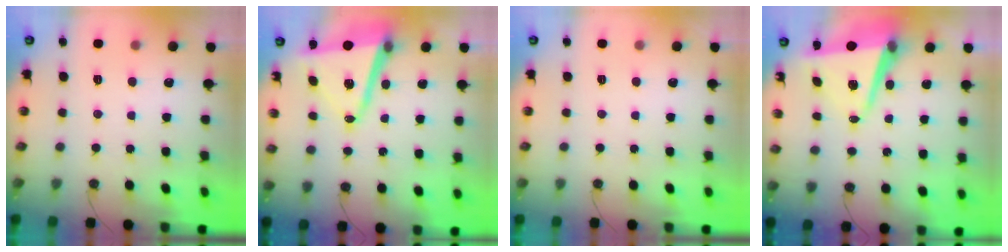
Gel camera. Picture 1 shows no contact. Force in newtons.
{"total": 12.7, "press": 12.6, "slide": 1.4}
{"total": 0.0}
{"total": 8.9, "press": 8.7, "slide": 1.8}